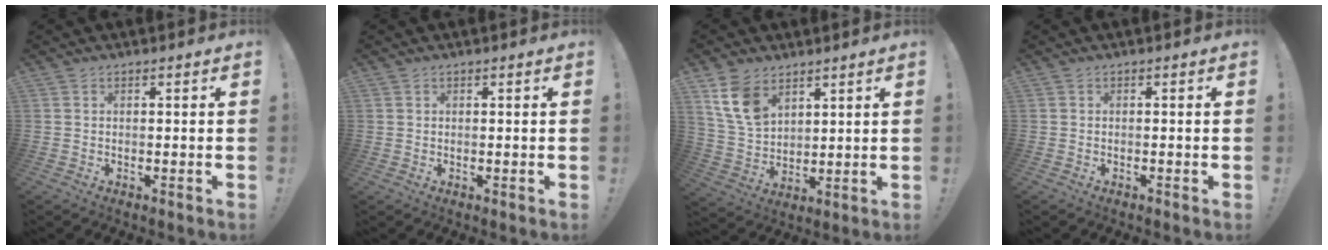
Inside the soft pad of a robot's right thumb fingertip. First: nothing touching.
{"total": 1.1, "force": [0.5, 1.0, -0.1], "torque": [0.004, -0.002, 0.009]}
{"total": 11.6, "force": [6.8, 7.3, 6.0], "torque": [-0.118, -0.023, 0.138]}
{"total": 0.6, "force": [-0.4, -0.3, 0.3], "torque": [-0.008, 0.000, -0.007]}